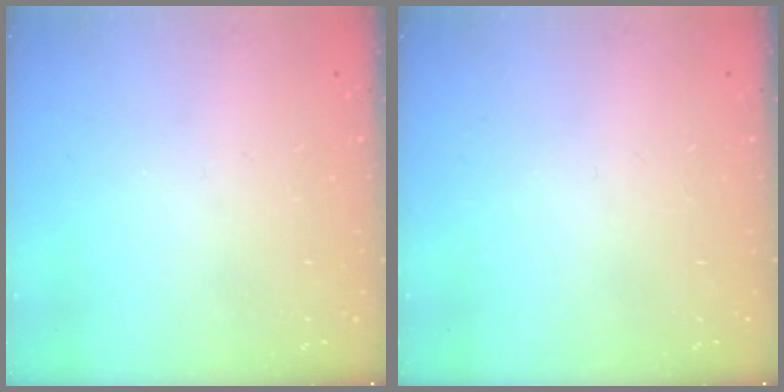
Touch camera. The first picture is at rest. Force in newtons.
{"total": 0.0}